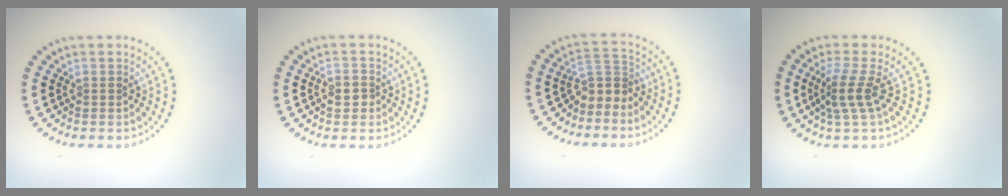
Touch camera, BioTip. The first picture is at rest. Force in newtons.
{"total": 1.5, "press": 1.5, "slide": 0.1}
{"total": 2.5, "press": 1.7, "slide": 1.9}
{"total": 2.9, "press": 2.1, "slide": 2.0}